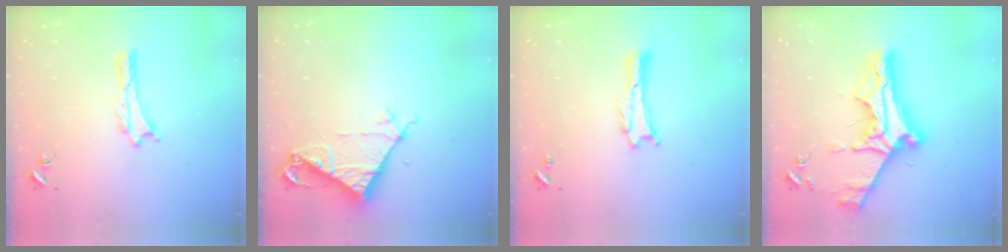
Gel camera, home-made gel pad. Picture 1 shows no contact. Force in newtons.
{"total": 6.9, "press": 6.9, "slide": 0.5}
{"total": 0.6, "press": 0.5, "slide": 0.2}
{"total": 11.7, "press": 11.6, "slide": 1.1}